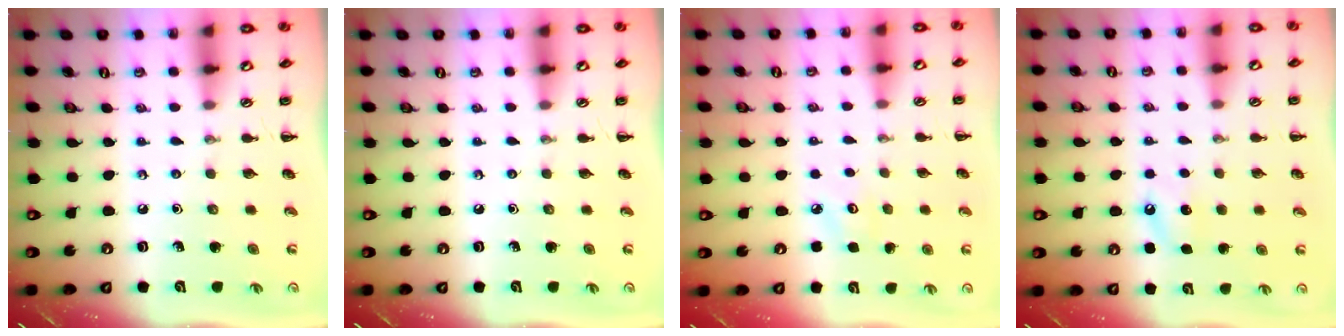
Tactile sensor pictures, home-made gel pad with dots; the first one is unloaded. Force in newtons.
{"total": 0.0}
{"total": 2.9, "press": 2.8, "slide": 0.7}
{"total": 6.0, "press": 5.7, "slide": 1.6}